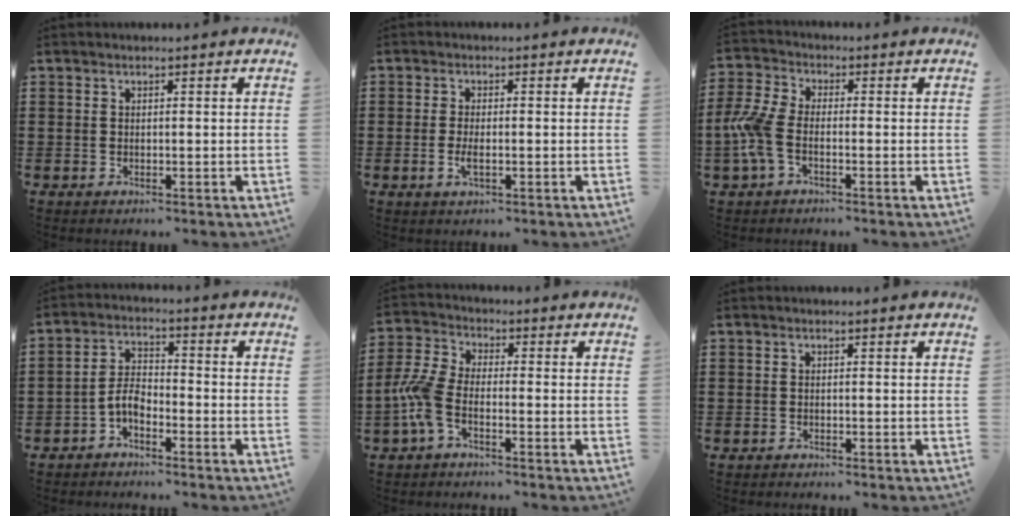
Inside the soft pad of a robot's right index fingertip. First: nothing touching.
{"total": 2.4, "force": [-0.5, 0.8, 2.2], "torque": [-0.047, -0.003, -0.010]}
{"total": 6.1, "force": [-2.1, 2.9, 5.0], "torque": [-0.135, -0.009, -0.048]}
{"total": 4.2, "force": [-2.5, 1.9, 2.8], "torque": [-0.073, 0.004, -0.056]}
{"total": 6.0, "force": [-2.9, 2.6, 4.6], "torque": [-0.130, -0.010, -0.064]}
{"total": 0.5, "force": [-0.5, 0.1, 0.0], "torque": [0.000, 0.000, -0.012]}